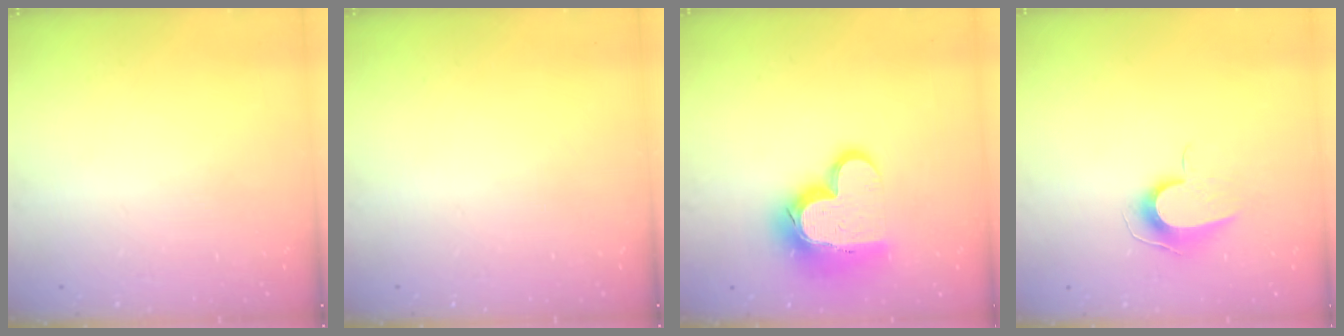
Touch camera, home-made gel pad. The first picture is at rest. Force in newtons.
{"total": 0.0}
{"total": 16.3, "press": 16.3, "slide": 1.1}
{"total": 8.9, "press": 8.8, "slide": 0.5}